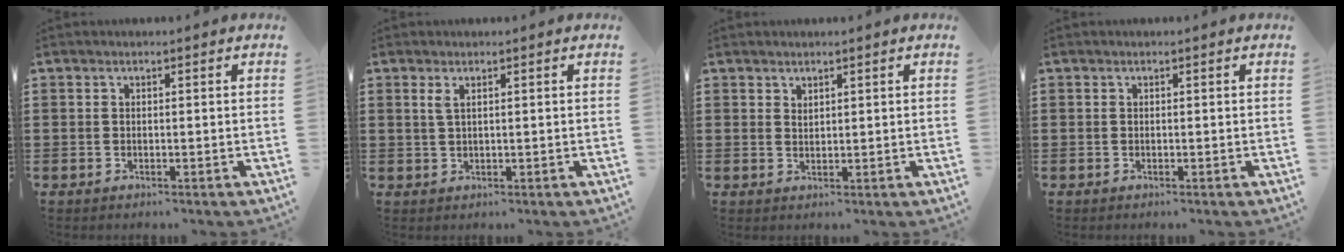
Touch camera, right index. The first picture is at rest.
{"total": 1.3, "force": [0.5, 0.3, 1.1], "torque": [-0.024, 0.002, 0.008]}
{"total": 1.3, "force": [1.2, 0.4, 0.1], "torque": [-0.003, 0.001, 0.023]}
{"total": 0.0}